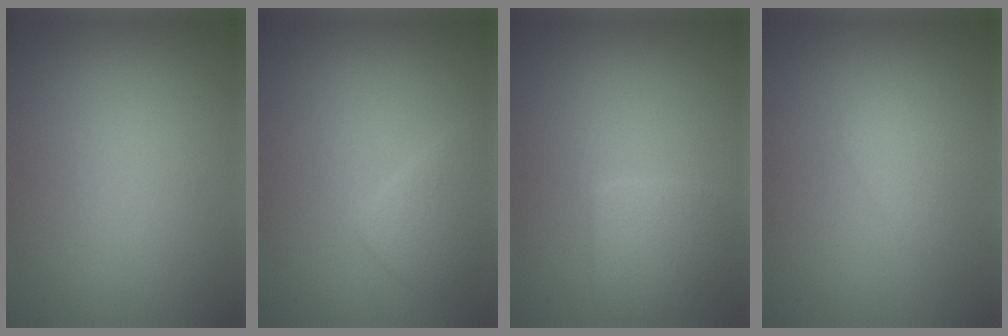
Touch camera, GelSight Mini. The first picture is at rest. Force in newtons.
{"total": 2.2, "press": 2.2, "slide": 0.1}
{"total": 2.9, "press": 2.9, "slide": 0.0}
{"total": 1.5, "press": 1.5, "slide": 0.0}